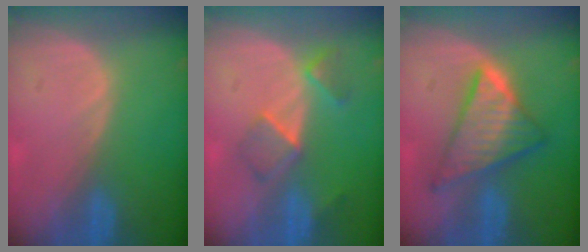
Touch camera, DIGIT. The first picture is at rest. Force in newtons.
{"total": 5.6, "press": 4.9, "slide": 2.7}
{"total": 8.8, "press": 8.7, "slide": 0.6}